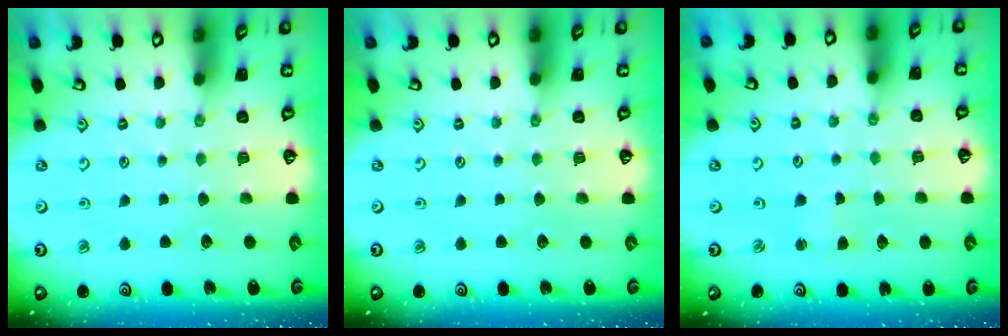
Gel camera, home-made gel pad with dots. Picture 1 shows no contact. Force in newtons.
{"total": 0.0}
{"total": 1.8, "press": 1.8, "slide": 0.3}